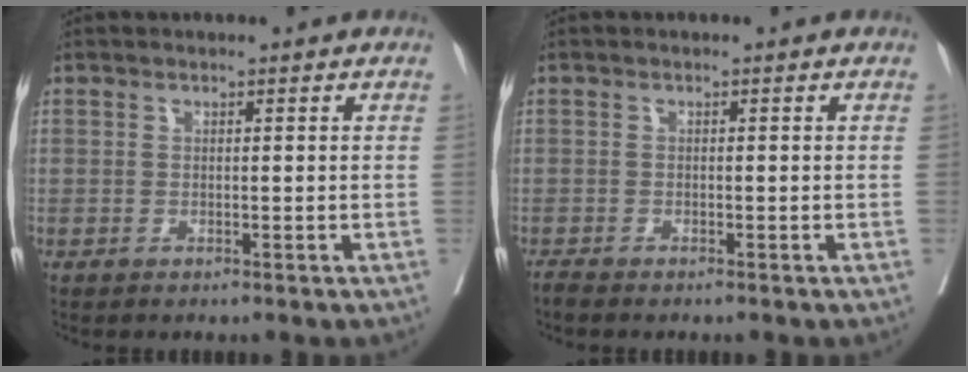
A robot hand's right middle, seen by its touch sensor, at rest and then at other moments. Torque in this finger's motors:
{"motor_torque": [-0.04, 0.06, 0.05, 0.01]}